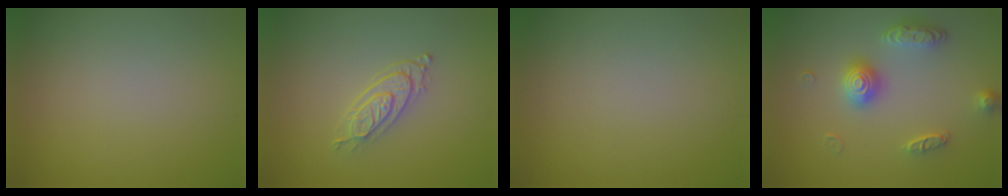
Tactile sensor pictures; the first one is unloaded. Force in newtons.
{"total": 2.7, "press": 2.1, "slide": 1.7}
{"total": 0.0}
{"total": 3.3, "press": 2.9, "slide": 1.6}